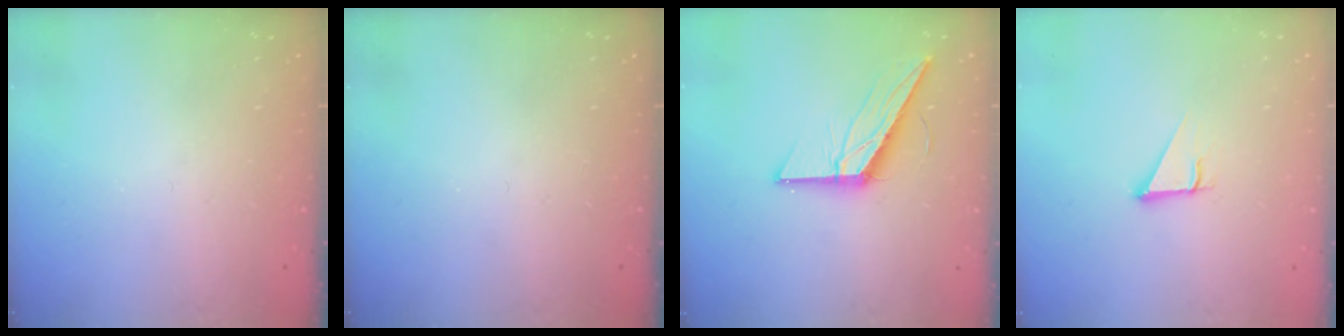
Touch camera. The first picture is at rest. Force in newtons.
{"total": 0.0}
{"total": 13.8, "press": 13.8, "slide": 0.4}
{"total": 2.9, "press": 2.8, "slide": 0.2}